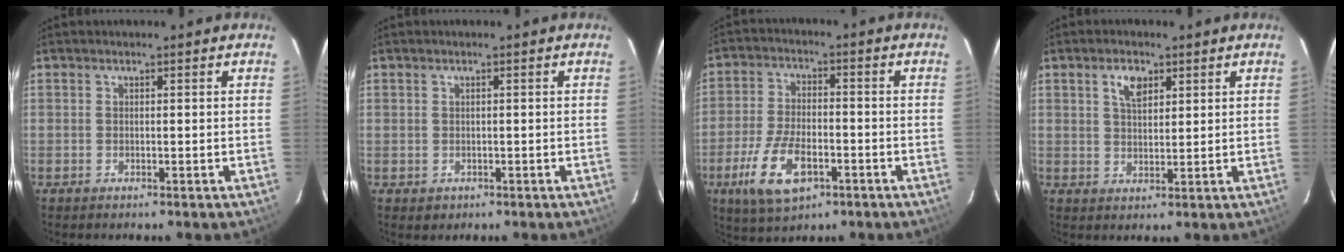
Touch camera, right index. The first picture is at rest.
{"total": 1.5, "force": [-0.1, 1.5, 0.2], "torque": [0.001, 0.000, 0.002]}
{"total": 11.6, "force": [-5.3, 5.4, 8.8], "torque": [-0.194, -0.013, -0.092]}
{"total": 4.3, "force": [2.2, 2.3, 2.9], "torque": [-0.051, 0.008, 0.040]}